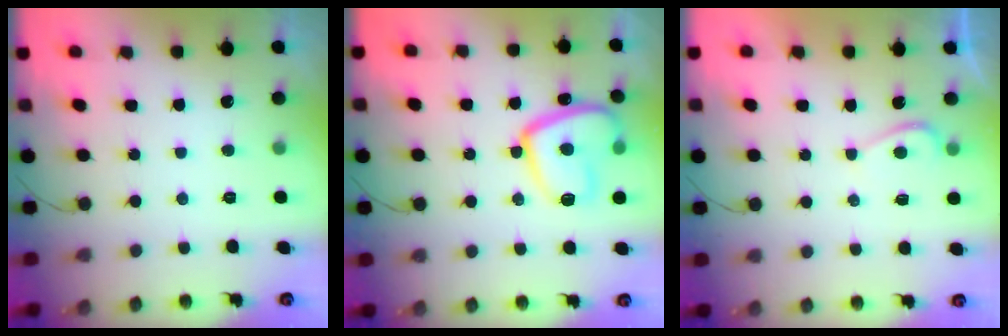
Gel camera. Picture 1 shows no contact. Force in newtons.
{"total": 17.2, "press": 17.1, "slide": 1.6}
{"total": 2.4, "press": 2.4, "slide": 0.3}